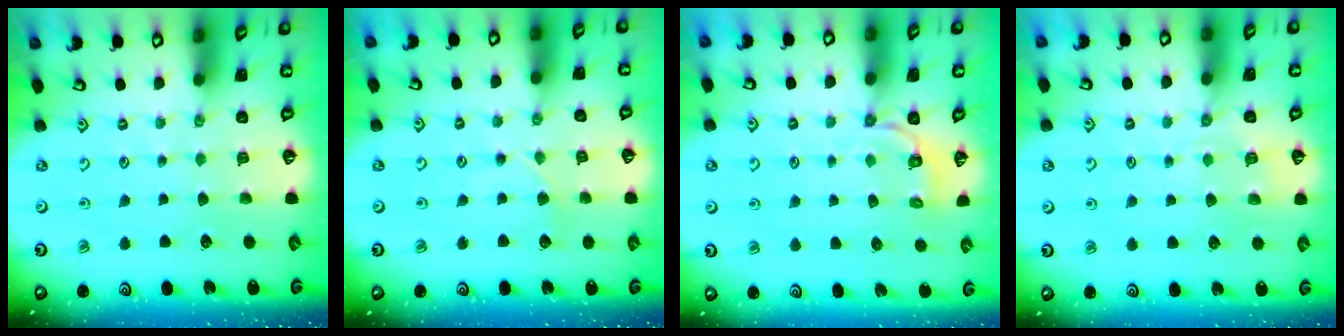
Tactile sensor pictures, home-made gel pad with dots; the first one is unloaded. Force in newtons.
{"total": 2.2, "press": 2.2, "slide": 0.3}
{"total": 3.7, "press": 2.7, "slide": 2.5}
{"total": 4.1, "press": 4.0, "slide": 0.9}